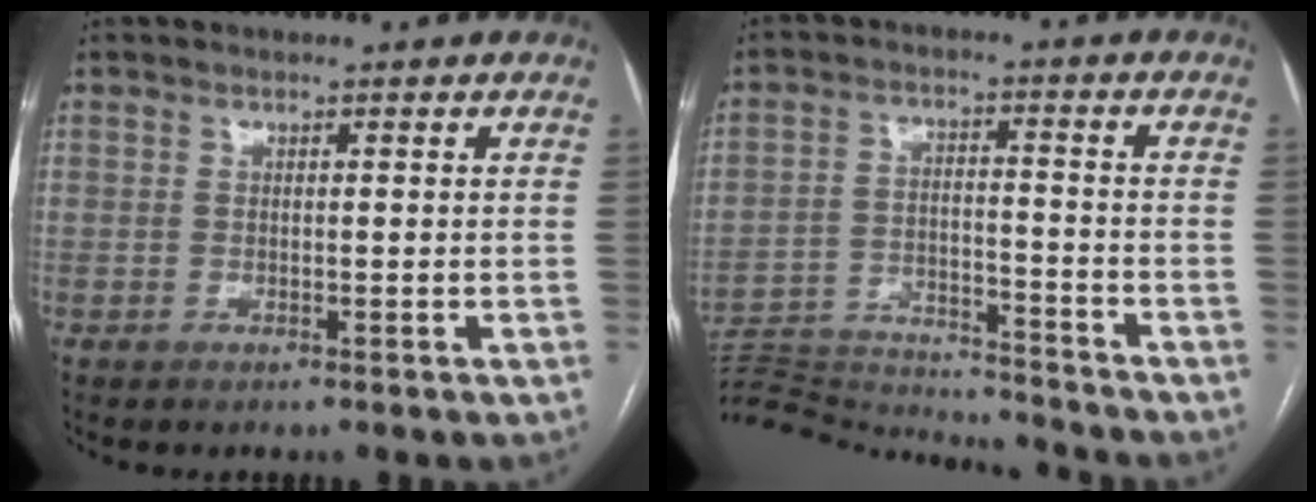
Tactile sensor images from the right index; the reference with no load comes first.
{"total": 18.0, "force": [-17.6, 1.5, 3.4], "torque": [-0.081, 0.005, -0.270]}